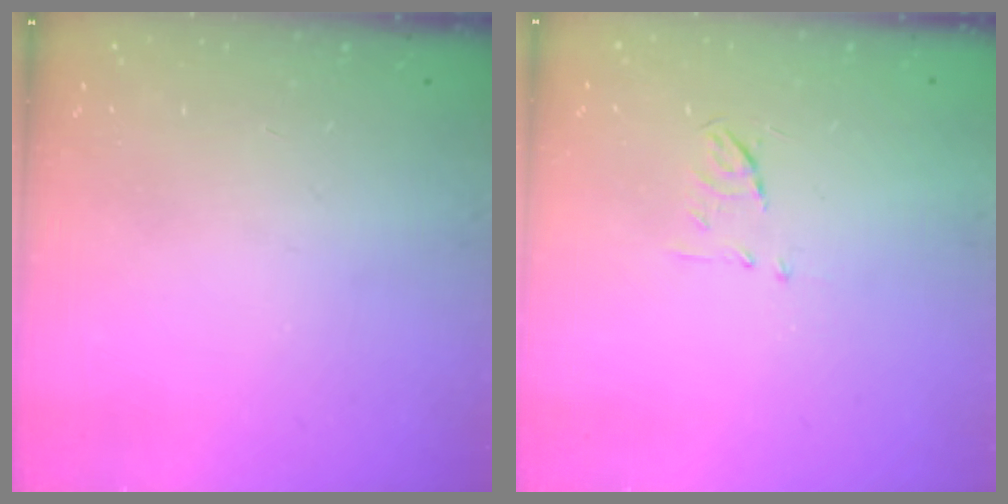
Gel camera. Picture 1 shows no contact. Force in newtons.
{"total": 5.3, "press": 5.2, "slide": 0.8}